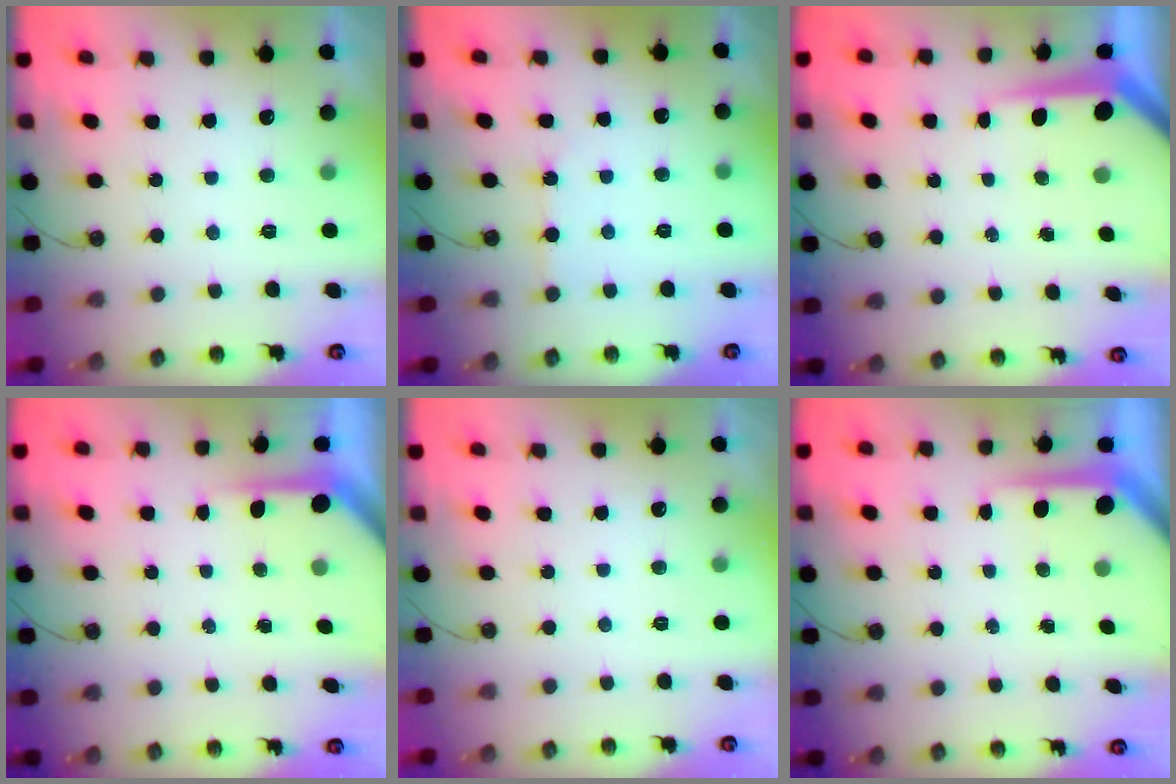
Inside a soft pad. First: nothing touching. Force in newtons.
{"total": 2.9, "press": 2.9, "slide": 0.5}
{"total": 7.5, "press": 7.5, "slide": 0.7}
{"total": 3.6, "press": 3.6, "slide": 0.3}
{"total": 0.0}
{"total": 5.7, "press": 5.6, "slide": 0.6}